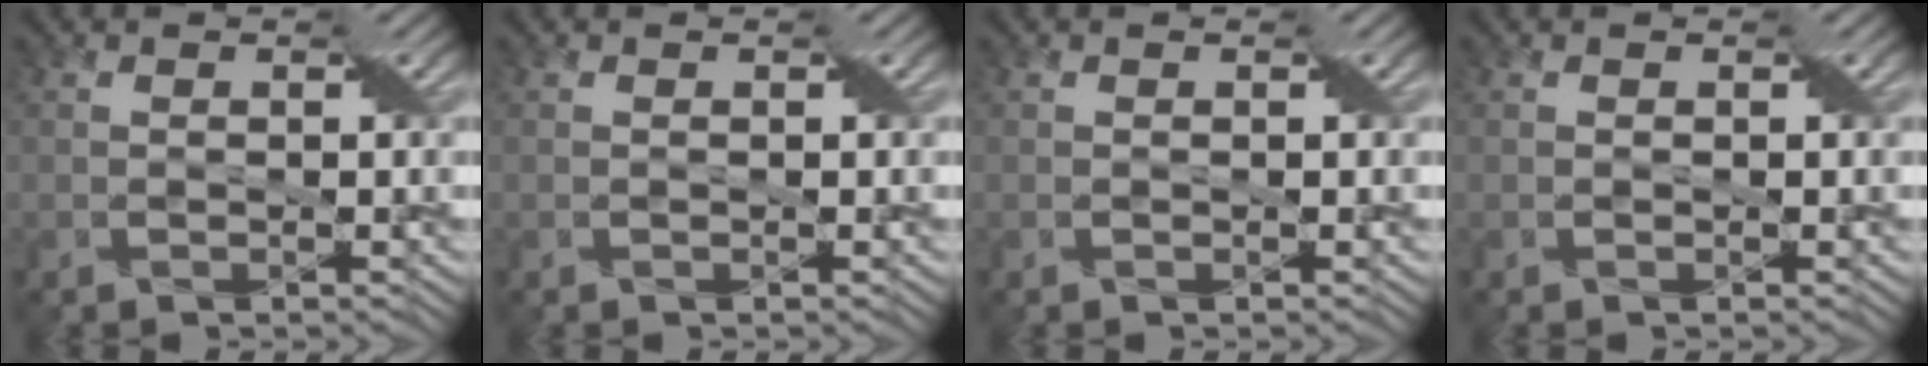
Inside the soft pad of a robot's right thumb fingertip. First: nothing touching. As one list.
[{"total": 0.0}, {"total": 0.0}, {"total": 0.0}]